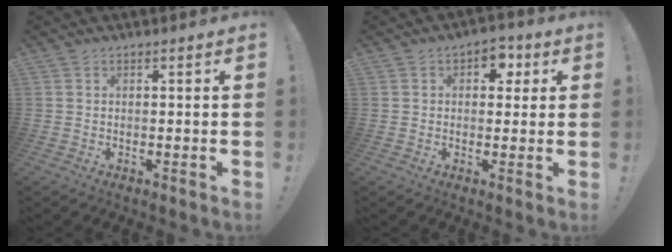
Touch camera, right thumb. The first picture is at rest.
{"total": 5.5, "force": [1.7, 4.3, 3.0], "torque": [-0.023, -0.004, 0.025]}